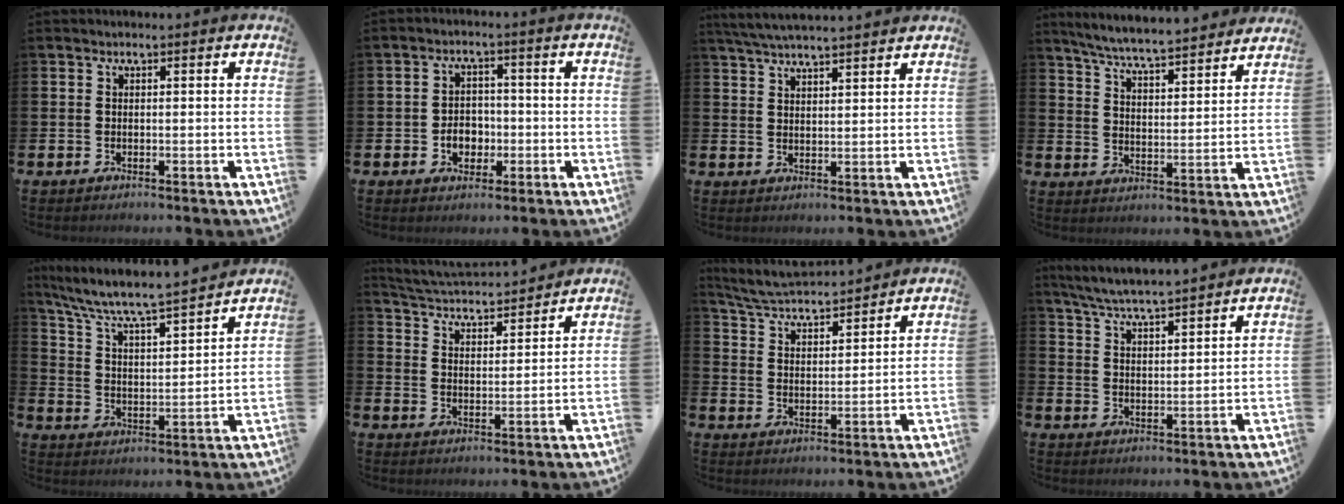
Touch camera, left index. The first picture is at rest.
{"total": 3.8, "force": [-1.1, 3.0, 2.1], "torque": [-0.021, -0.005, -0.030]}
{"total": 4.6, "force": [4.4, 0.1, 1.2], "torque": [-0.038, -0.013, 0.082]}
{"total": 6.6, "force": [6.4, 0.0, 1.6], "torque": [-0.057, -0.047, 0.110]}
{"total": 7.3, "force": [6.8, 0.5, 2.7], "torque": [-0.084, -0.054, 0.112]}
{"total": 4.4, "force": [4.3, 0.6, 0.1], "torque": [-0.022, -0.040, 0.070]}
{"total": 5.6, "force": [5.5, 0.4, 0.9], "torque": [-0.037, -0.037, 0.095]}
{"total": 6.1, "force": [5.9, -0.1, 1.4], "torque": [-0.048, -0.035, 0.105]}